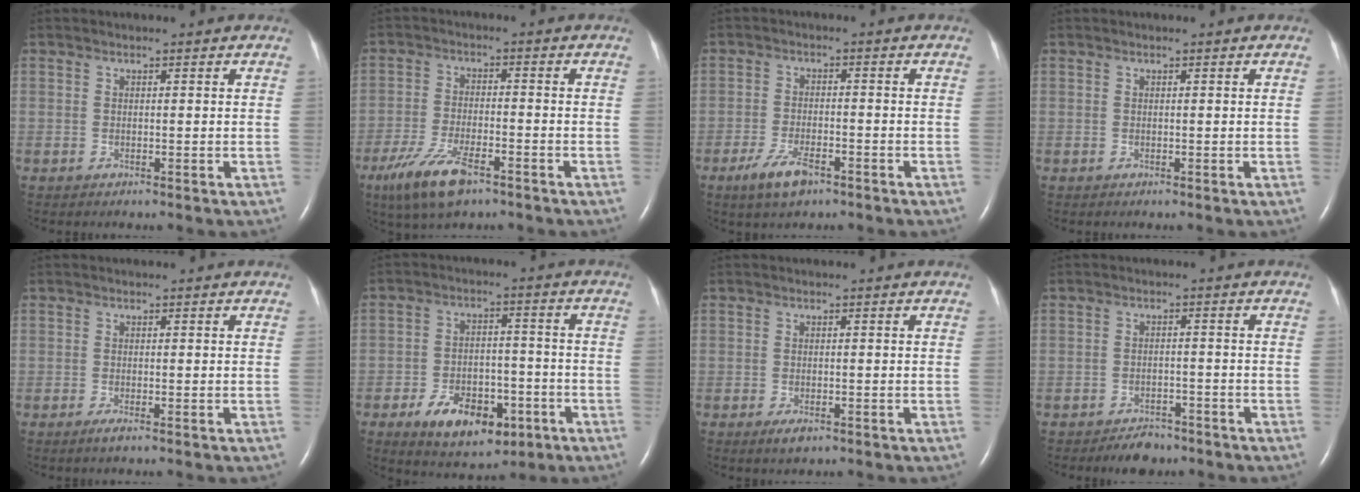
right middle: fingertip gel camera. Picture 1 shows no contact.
{"total": 8.9, "force": [-5.6, 2.5, 6.3], "torque": [-0.135, -0.015, -0.099]}
{"total": 5.5, "force": [-3.5, 1.8, 3.8], "torque": [-0.085, -0.007, -0.060]}
{"total": 0.0}
{"total": 1.0, "force": [-0.6, -0.1, 0.8], "torque": [-0.020, -0.004, -0.014]}
{"total": 11.2, "force": [-5.6, 6.1, 7.5], "torque": [-0.121, 0.005, -0.079]}
{"total": 1.8, "force": [-1.0, 0.7, 1.4], "torque": [-0.029, -0.003, -0.014]}
{"total": 3.8, "force": [-3.1, 1.7, 1.3], "torque": [-0.025, 0.001, -0.045]}